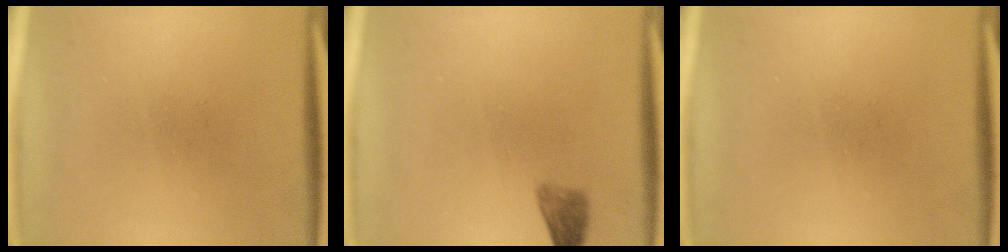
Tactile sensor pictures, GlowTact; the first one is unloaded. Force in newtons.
{"total": 2.1}
{"total": 0.0}